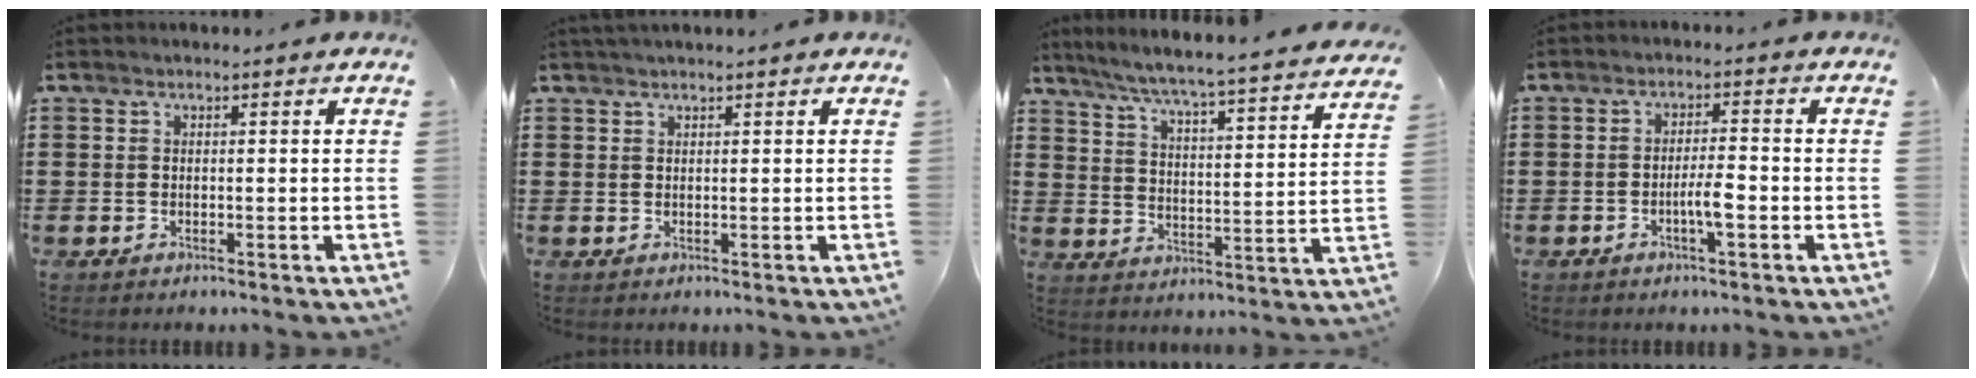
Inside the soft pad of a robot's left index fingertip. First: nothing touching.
{"total": 0.9, "force": [0.7, -0.1, 0.5], "torque": [-0.009, -0.002, 0.014]}
{"total": 5.4, "force": [5.0, -0.9, 1.8], "torque": [-0.061, -0.047, 0.078]}
{"total": 3.7, "force": [-1.3, 0.6, 3.4], "torque": [-0.068, 0.000, -0.027]}